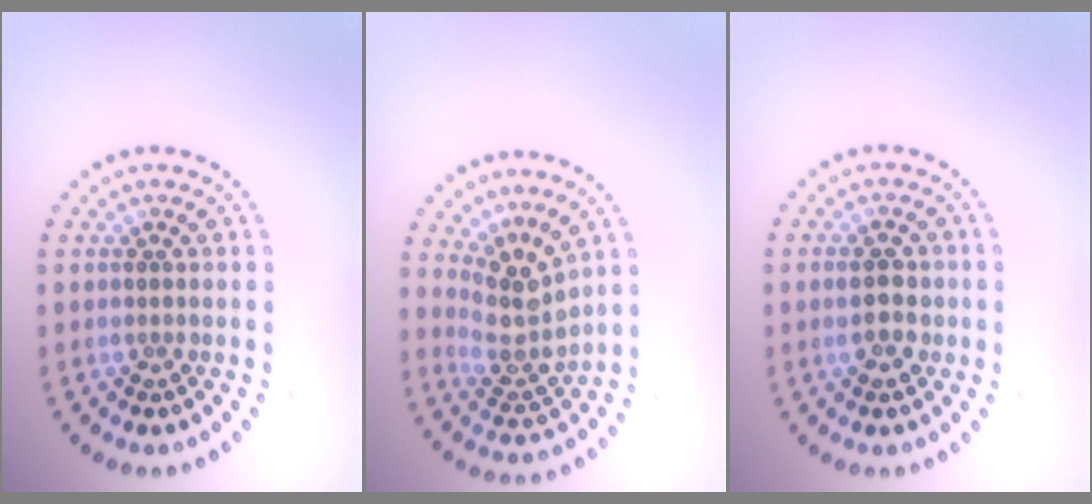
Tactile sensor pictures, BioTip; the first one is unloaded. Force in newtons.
{"total": 3.7, "press": 2.7, "slide": 2.5}
{"total": 2.7, "press": 2.7, "slide": 0.1}